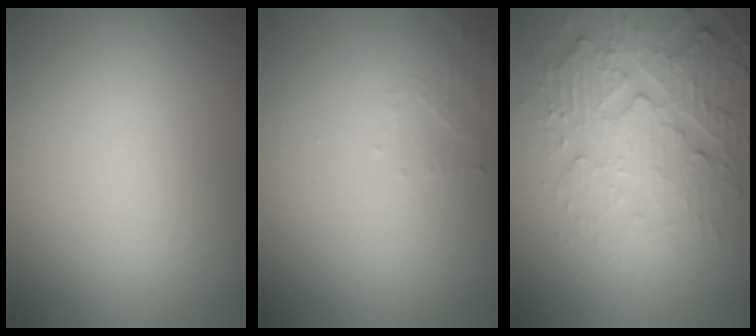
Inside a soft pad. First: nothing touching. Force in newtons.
{"total": 1.4, "press": 1.3, "slide": 0.3}
{"total": 4.4, "press": 4.4, "slide": 0.5}